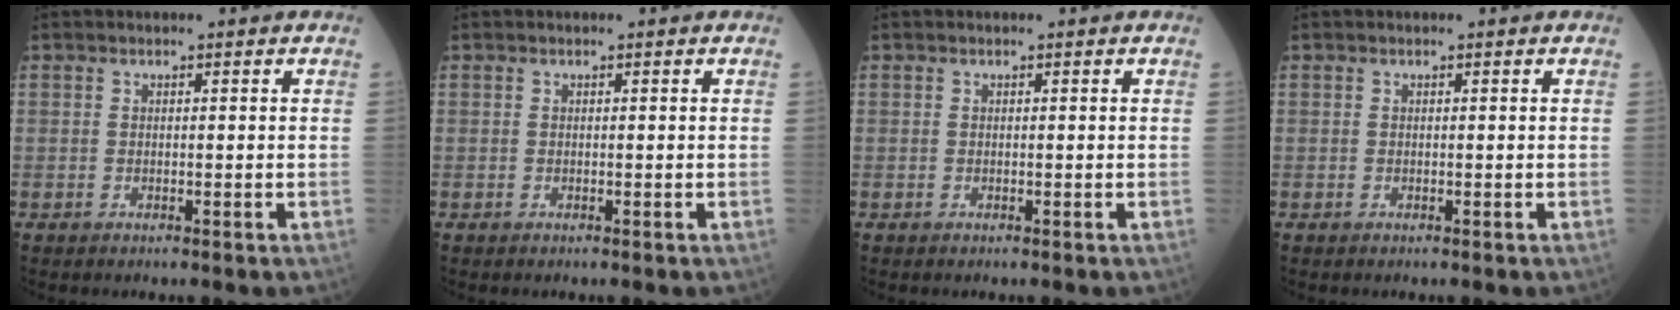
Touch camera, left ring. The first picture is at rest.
{"total": 0.0}
{"total": 0.0}
{"total": 0.0}